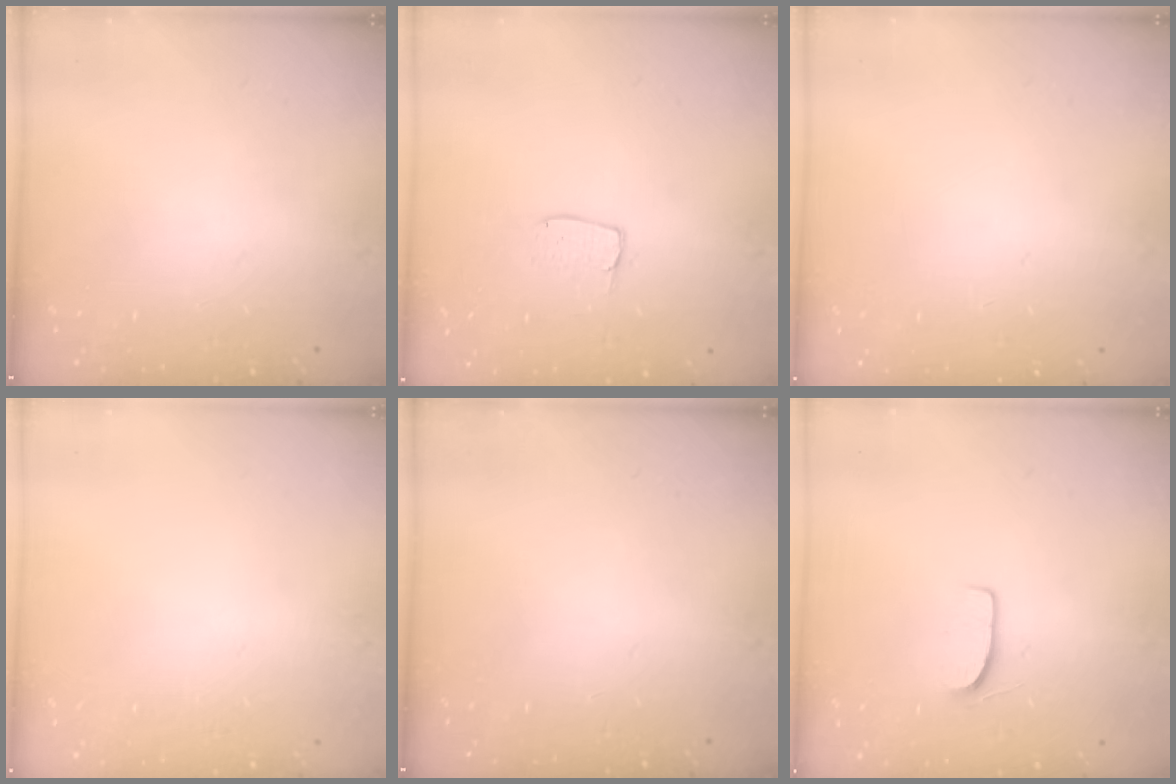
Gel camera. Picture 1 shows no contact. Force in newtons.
{"total": 4.9, "press": 4.8, "slide": 0.4}
{"total": 0.0}
{"total": 0.0}
{"total": 0.0}
{"total": 7.1, "press": 7.1, "slide": 0.6}